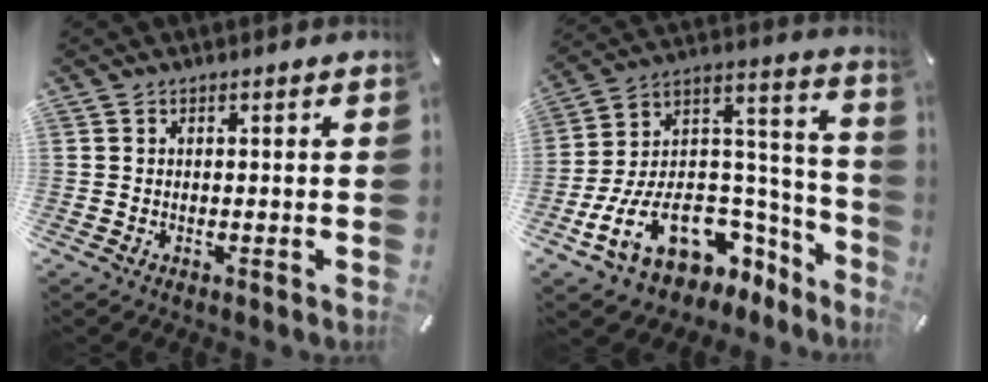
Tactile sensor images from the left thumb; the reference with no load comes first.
{"total": 19.6, "force": [-7.4, 12.5, 13.1], "torque": [-0.236, 0.004, -0.110]}